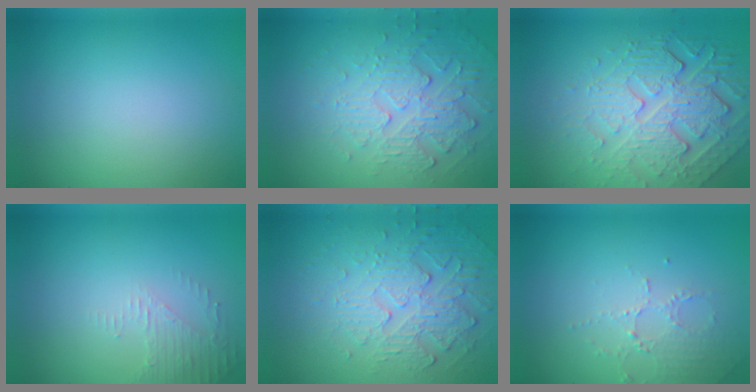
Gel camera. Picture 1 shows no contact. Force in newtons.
{"total": 4.6, "press": 3.5, "slide": 3.0}
{"total": 7.1, "press": 5.2, "slide": 4.8}
{"total": 1.9, "press": 1.8, "slide": 0.4}
{"total": 5.8, "press": 3.5, "slide": 4.7}
{"total": 2.1, "press": 2.1, "slide": 0.4}